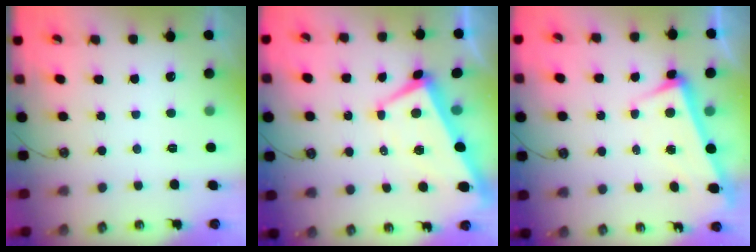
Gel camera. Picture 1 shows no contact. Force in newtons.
{"total": 2.1, "press": 1.9, "slide": 0.9}
{"total": 3.3, "press": 3.1, "slide": 1.1}